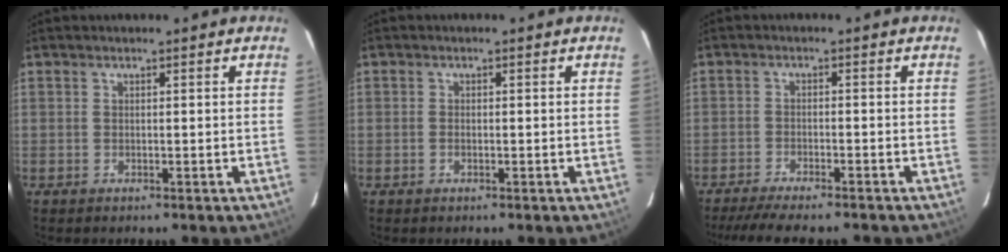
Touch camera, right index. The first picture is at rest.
{"total": 0.8, "force": [-0.3, 0.5, 0.6], "torque": [-0.012, 0.000, -0.006]}
{"total": 10.1, "force": [-8.8, 1.3, 4.8], "torque": [-0.107, -0.019, -0.139]}